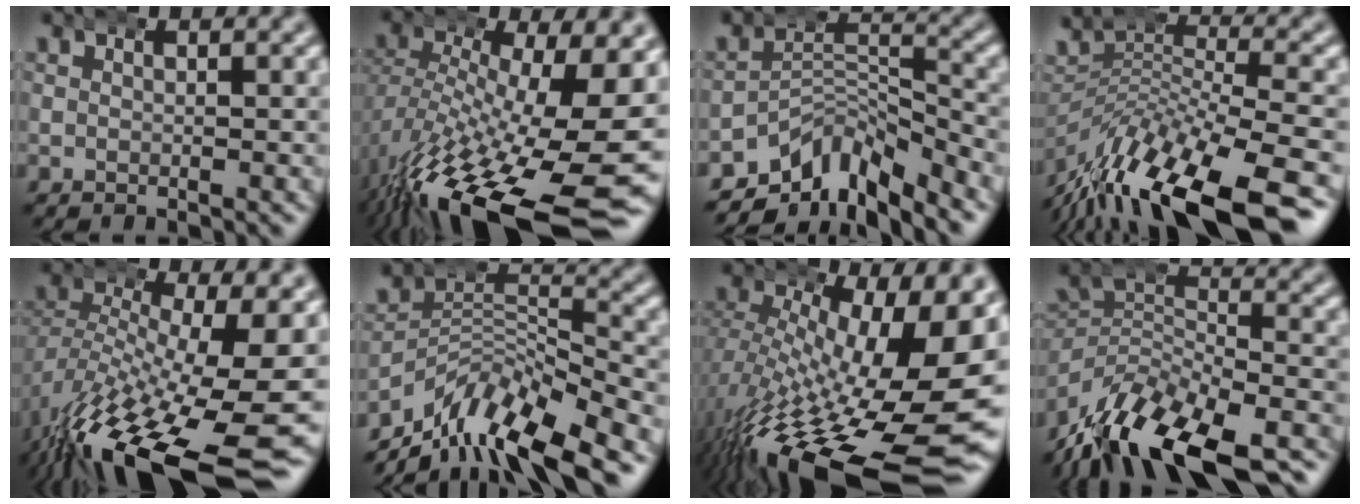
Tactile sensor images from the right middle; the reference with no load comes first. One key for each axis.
{"total": 15.3, "fx": -7.3, "fy": 6.8, "fz": 11.6, "tx": -0.206, "ty": -0.070, "tz": -0.076}
{"total": 8.5, "fx": -5.5, "fy": 5.0, "fz": 4.2, "tx": -0.040, "ty": 0.001, "tz": -0.103}
{"total": 9.5, "fx": -5.7, "fy": 3.3, "fz": 6.8, "tx": -0.112, "ty": -0.007, "tz": -0.089}
{"total": 13.2, "fx": -6.3, "fy": 5.9, "fz": 10.0, "tx": -0.191, "ty": -0.065, "tz": -0.067}
{"total": 9.9, "fx": -6.5, "fy": 4.7, "fz": 5.8, "tx": -0.069, "ty": -0.005, "tz": -0.109}
{"total": 15.3, "fx": -4.8, "fy": 6.4, "fz": 13.0, "tx": -0.209, "ty": -0.060, "tz": -0.032}
{"total": 11.2, "fx": -7.1, "fy": 5.3, "fz": 6.7, "tx": -0.104, "ty": -0.025, "tz": -0.108}